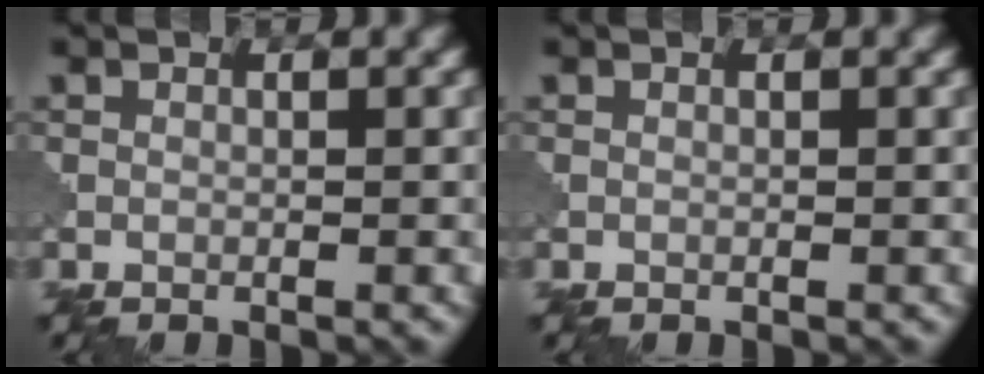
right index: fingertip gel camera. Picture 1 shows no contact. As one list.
[{"total": 0.0}]